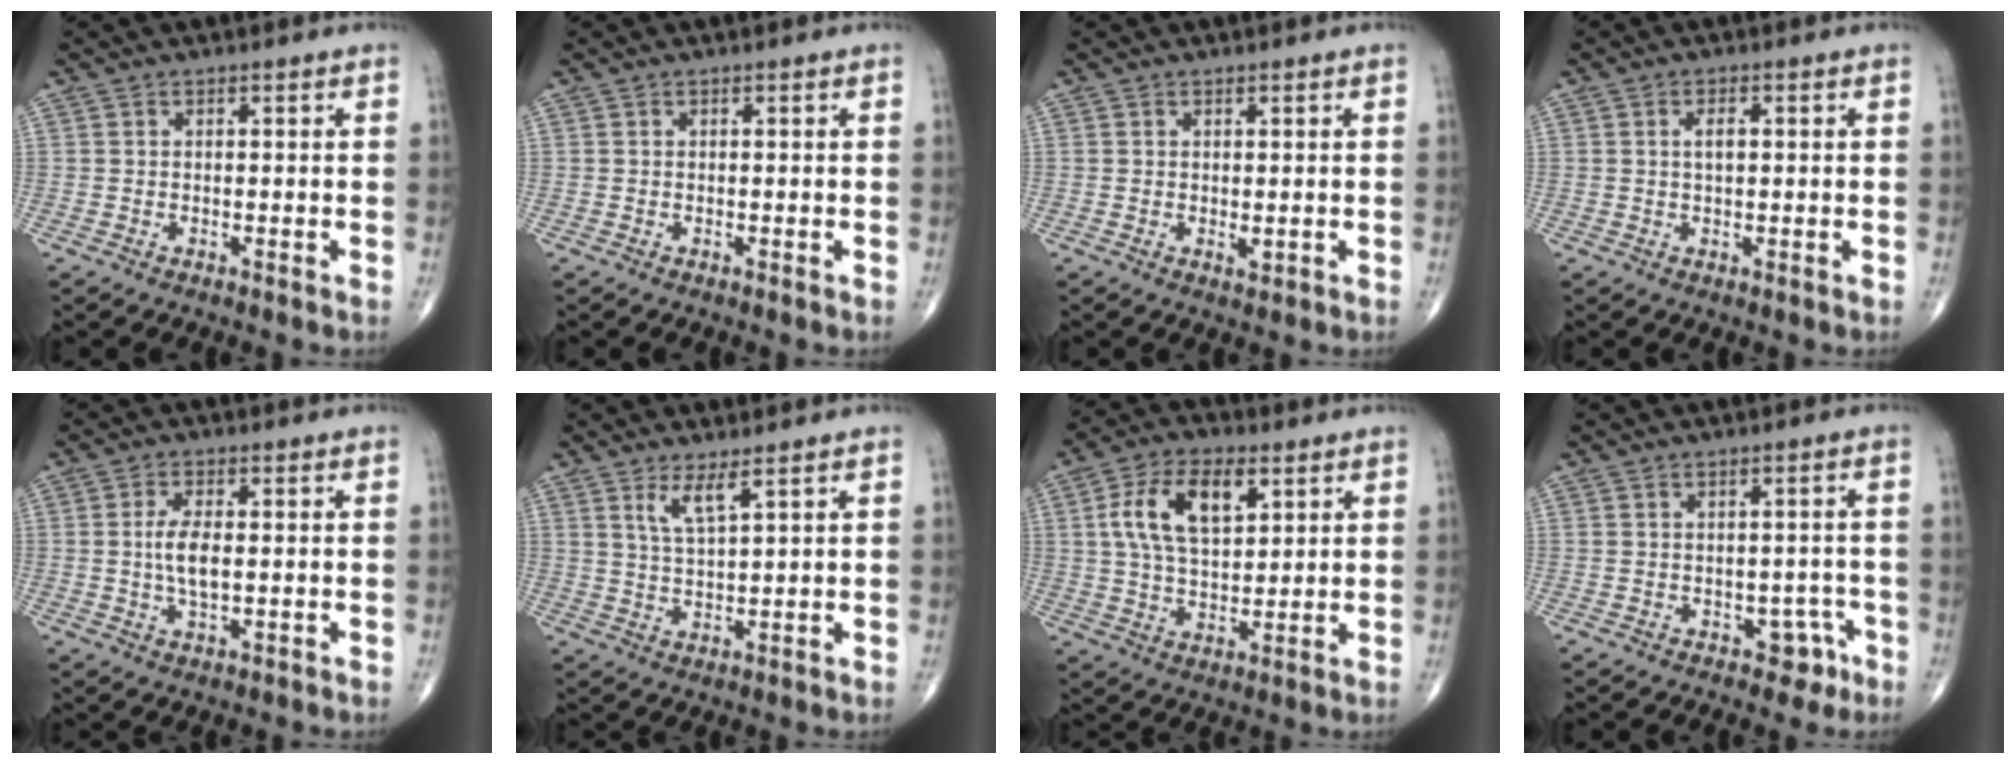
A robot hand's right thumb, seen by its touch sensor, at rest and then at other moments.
{"total": 0.0}
{"total": 1.0, "force": [0.0, 0.4, 0.9], "torque": [-0.012, -0.007, 0.001]}
{"total": 2.3, "force": [0.4, 1.1, 2.0], "torque": [-0.034, 0.002, 0.005]}
{"total": 5.4, "force": [-0.1, 2.3, 4.9], "torque": [-0.095, -0.006, -0.005]}
{"total": 4.2, "force": [2.6, 0.6, 3.3], "torque": [-0.067, -0.025, 0.056]}
{"total": 12.6, "force": [4.1, 6.7, 9.8], "torque": [-0.168, -0.004, 0.075]}
{"total": 3.7, "force": [-1.8, 2.7, 1.7], "torque": [0.005, 0.017, -0.021]}